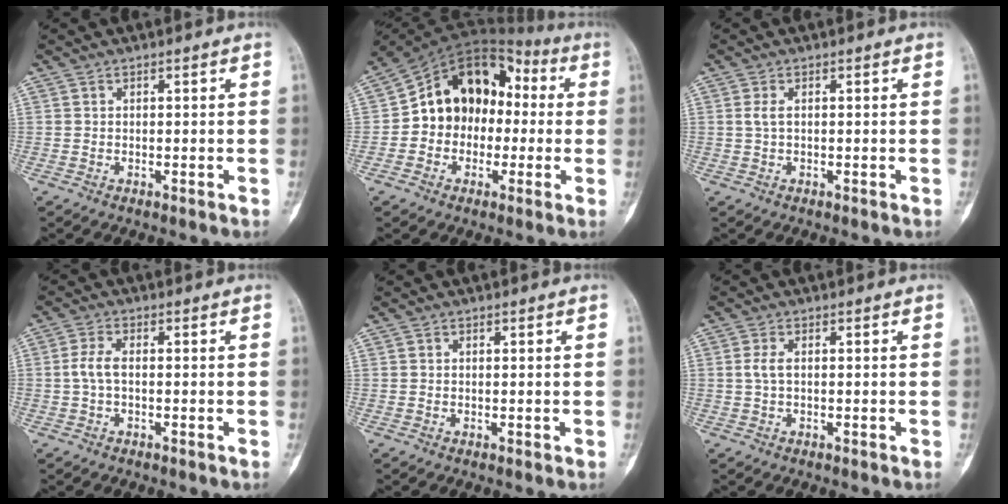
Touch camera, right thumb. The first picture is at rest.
{"total": 15.8, "force": [-0.2, 12.3, 9.8], "torque": [-0.116, 0.049, -0.015]}
{"total": 1.5, "force": [0.2, 0.6, 1.3], "torque": [-0.033, 0.003, 0.006]}
{"total": 3.3, "force": [-0.2, 1.5, 2.9], "torque": [-0.069, 0.006, -0.009]}
{"total": 0.0}
{"total": 2.0, "force": [0.2, 0.9, 1.7], "torque": [-0.042, 0.002, 0.003]}